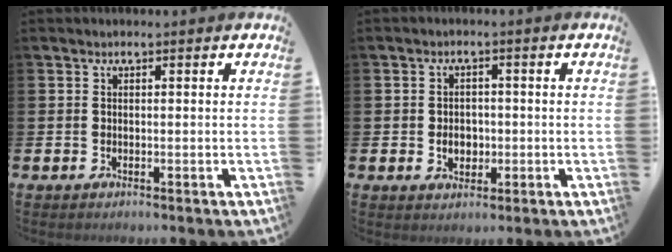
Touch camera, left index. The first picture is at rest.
{"total": 2.8, "force": [-0.5, 2.2, 1.7], "torque": [-0.020, -0.001, -0.015]}